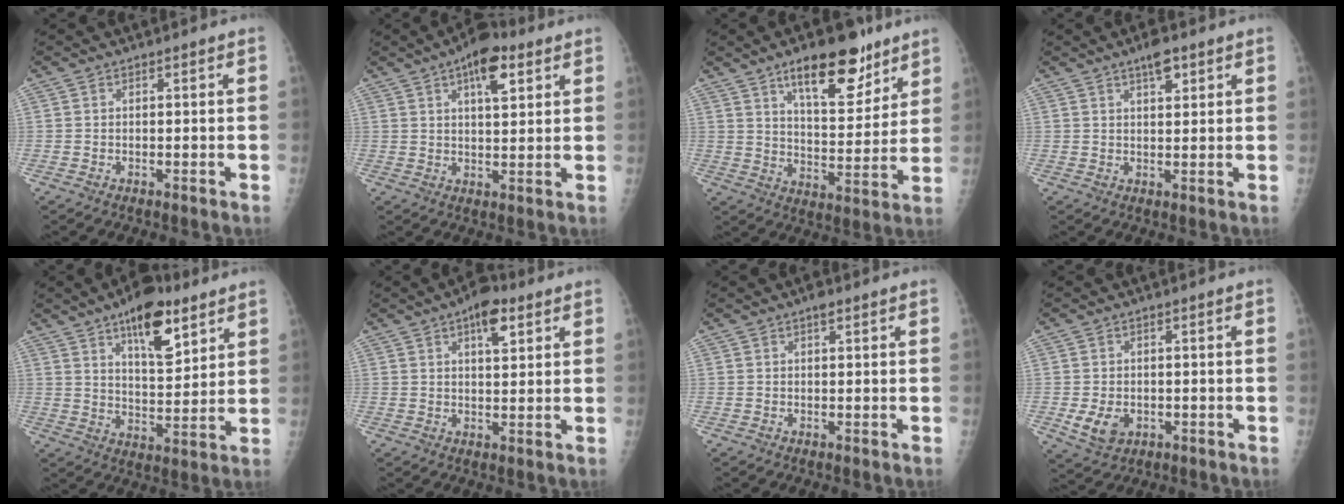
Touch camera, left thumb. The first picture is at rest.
{"total": 9.2, "force": [4.6, 3.8, 7.0], "torque": [-0.088, -0.011, 0.068]}
{"total": 15.2, "force": [9.7, 6.1, 10.0], "torque": [-0.107, -0.057, 0.153]}
{"total": 4.1, "force": [2.5, 1.5, 2.8], "torque": [-0.032, -0.011, 0.040]}
{"total": 13.6, "force": [7.9, 5.5, 9.6], "torque": [-0.114, -0.043, 0.125]}
{"total": 6.6, "force": [3.4, 2.9, 4.9], "torque": [-0.054, -0.009, 0.047]}
{"total": 1.3, "force": [0.7, 0.5, 0.9], "torque": [-0.007, 0.001, 0.009]}
{"total": 4.9, "force": [-1.3, 3.7, 3.0], "torque": [-0.045, -0.003, -0.011]}